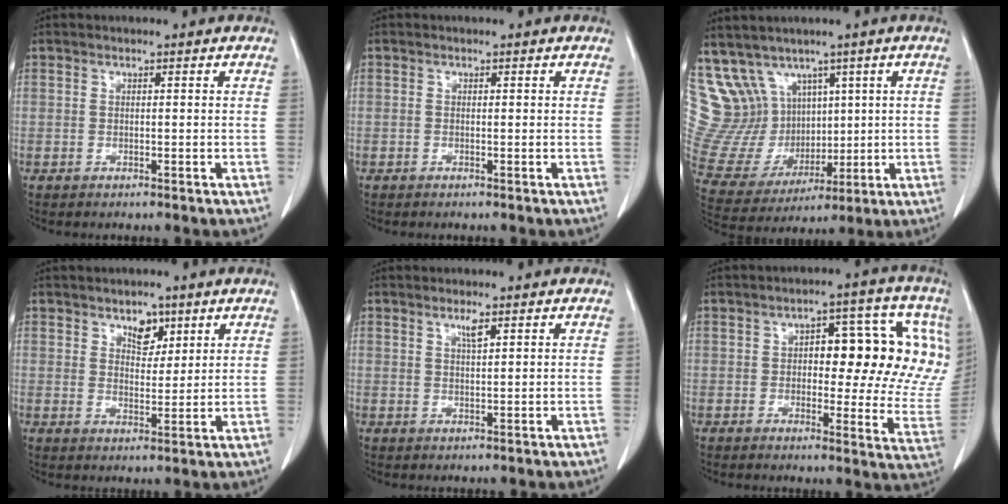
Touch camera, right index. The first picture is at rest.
{"total": 0.0}
{"total": 16.6, "force": [7.9, 13.5, 5.7], "torque": [-0.157, 0.075, 0.194]}
{"total": 4.2, "force": [2.7, 2.5, 2.1], "torque": [-0.026, -0.001, 0.046]}
{"total": 1.9, "force": [1.2, 0.1, 1.4], "torque": [-0.029, -0.001, 0.024]}
{"total": 17.3, "force": [3.9, 6.9, 15.4], "torque": [-0.160, 0.024, 0.048]}